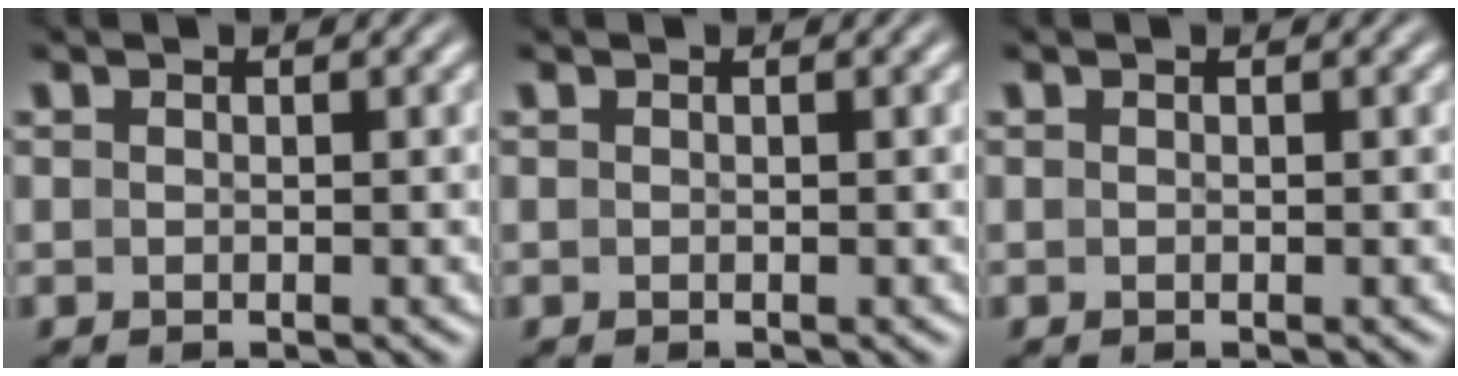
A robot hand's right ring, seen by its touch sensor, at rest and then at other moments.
{"total": 0.0}
{"total": 0.0}